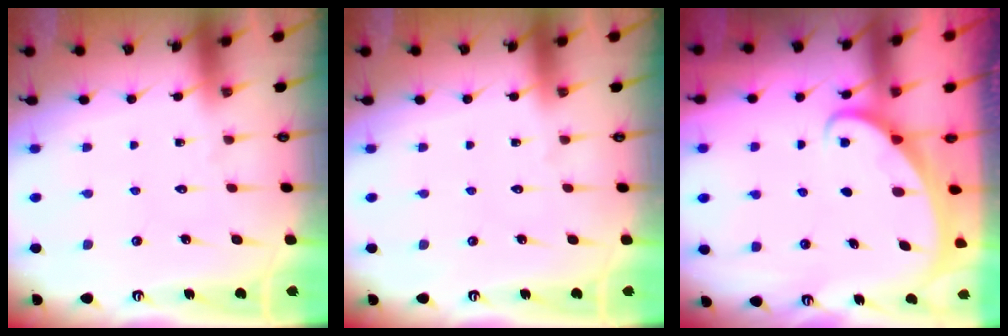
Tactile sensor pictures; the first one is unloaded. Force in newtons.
{"total": 0.0}
{"total": 1.7, "press": 1.7, "slide": 0.2}